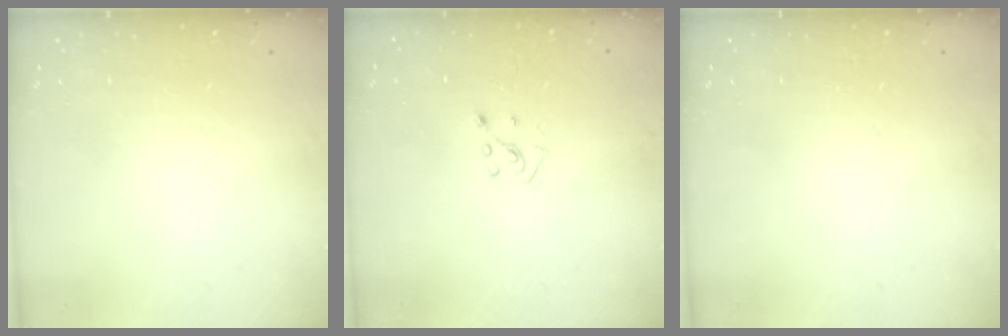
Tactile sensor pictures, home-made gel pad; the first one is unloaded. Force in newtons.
{"total": 3.6, "press": 3.6, "slide": 0.4}
{"total": 0.0}